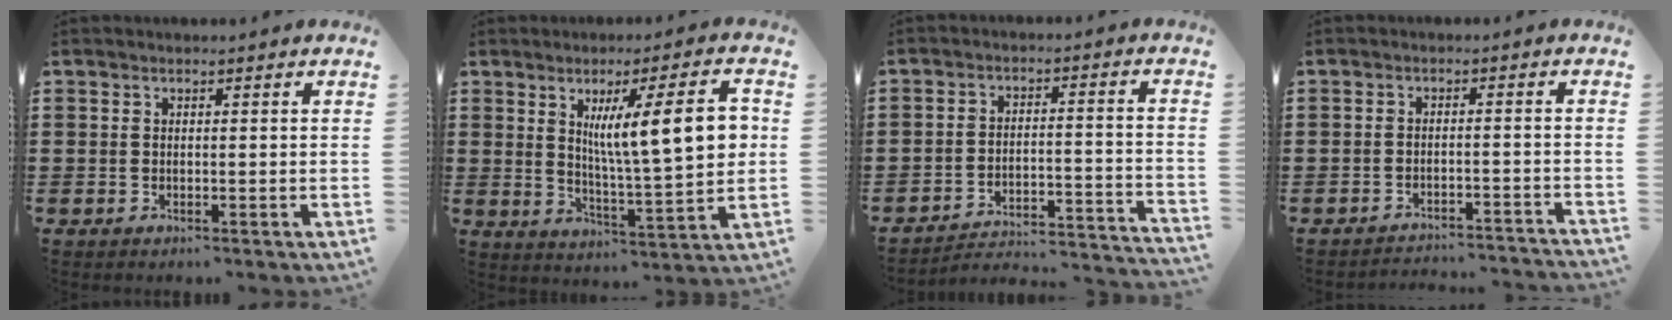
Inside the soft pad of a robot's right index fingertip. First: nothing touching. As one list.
[{"total": 12.1, "force": [3.4, 2.1, 11.4], "torque": [-0.183, -0.004, 0.047]}, {"total": 2.5, "force": [-2.1, 0.4, 1.2], "torque": [-0.032, -0.009, -0.053]}, {"total": 2.6, "force": [-2.6, -0.1, 0.3], "torque": [-0.011, -0.001, -0.055]}]